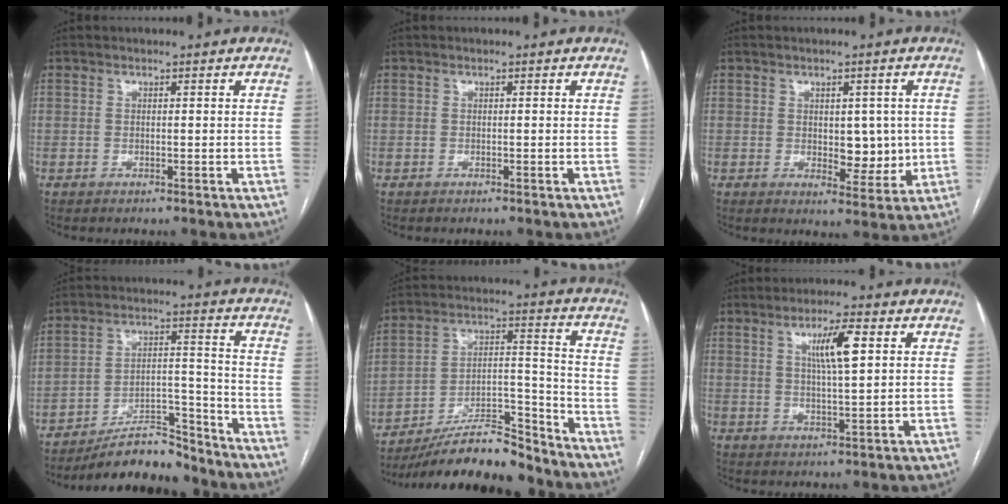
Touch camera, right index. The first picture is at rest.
{"total": 0.0}
{"total": 5.8, "force": [0.3, 3.2, 4.8], "torque": [-0.055, -0.004, 0.013]}
{"total": 10.8, "force": [-9.9, 2.7, 3.4], "torque": [-0.046, 0.033, -0.165]}
{"total": 17.2, "force": [-15.5, 3.1, 6.9], "torque": [-0.123, 0.026, -0.262]}
{"total": 6.3, "force": [2.3, 0.4, 5.9], "torque": [-0.106, 0.002, 0.040]}